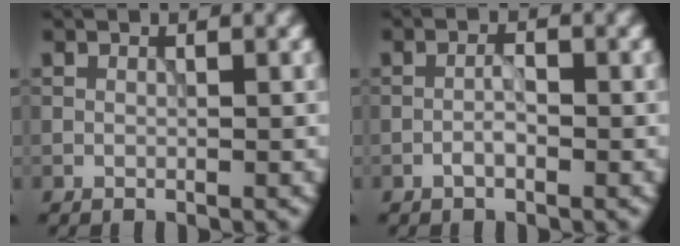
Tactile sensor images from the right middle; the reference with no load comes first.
{"total": 1.5, "force": [-0.8, 0.4, 1.2], "torque": [-0.023, 0.003, -0.020]}